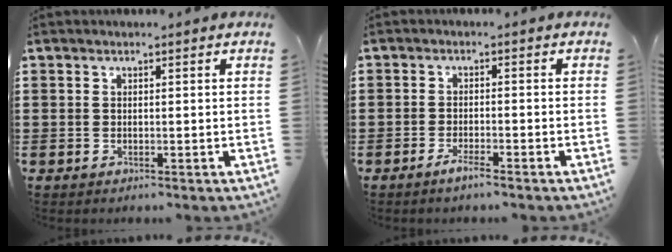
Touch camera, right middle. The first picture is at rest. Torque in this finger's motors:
{"motor_torque": [0.80, -0.67, 0.04, 0.05]}